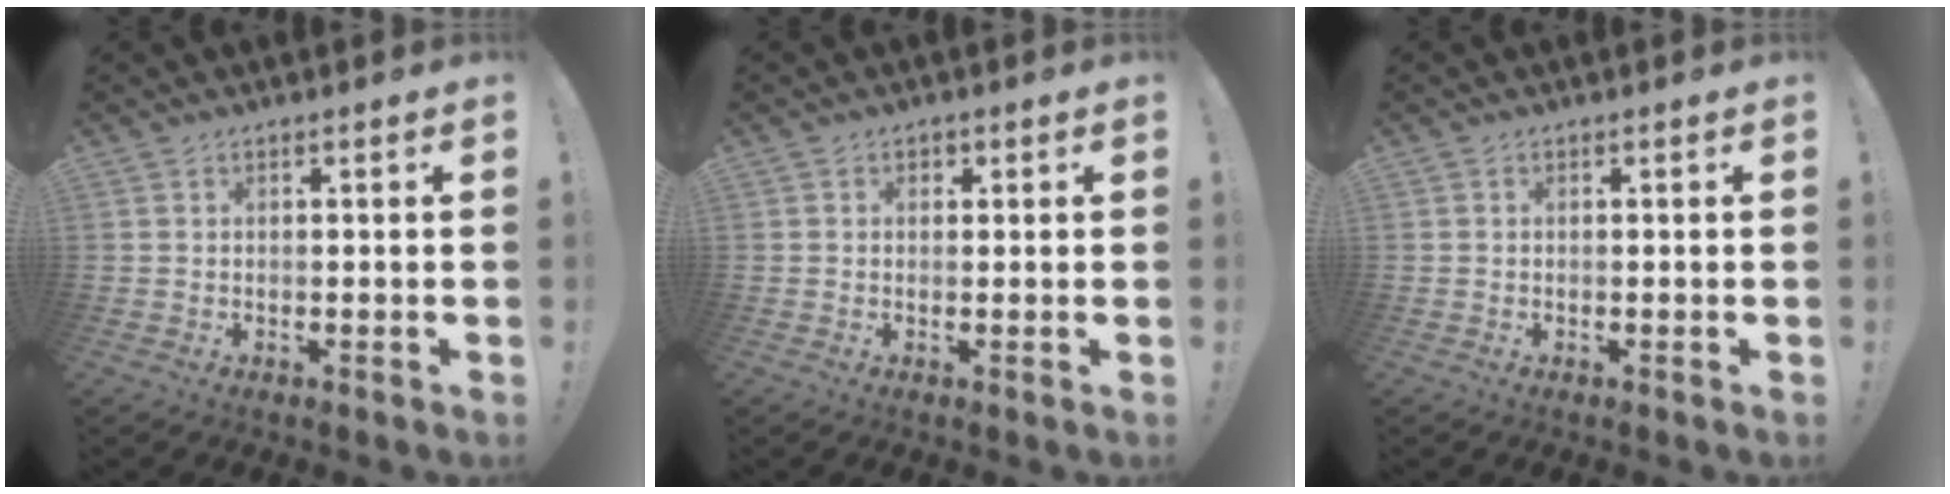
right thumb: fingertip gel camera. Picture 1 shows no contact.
{"total": 1.2, "force": [0.3, 1.0, 0.5], "torque": [-0.003, 0.000, 0.005]}
{"total": 0.0}